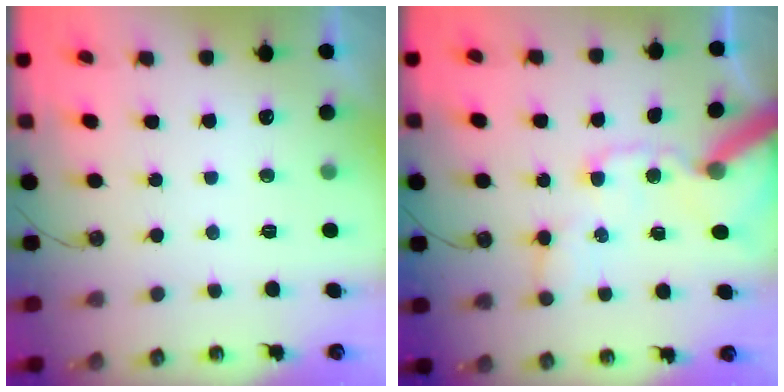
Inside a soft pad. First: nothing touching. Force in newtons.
{"total": 16.7, "press": 16.5, "slide": 2.6}